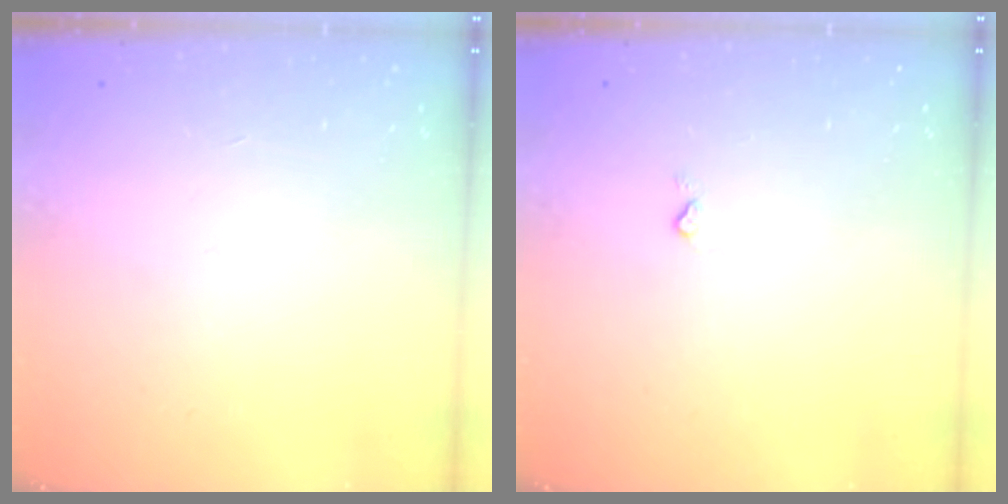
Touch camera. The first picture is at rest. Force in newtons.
{"total": 2.7, "press": 2.6, "slide": 0.4}